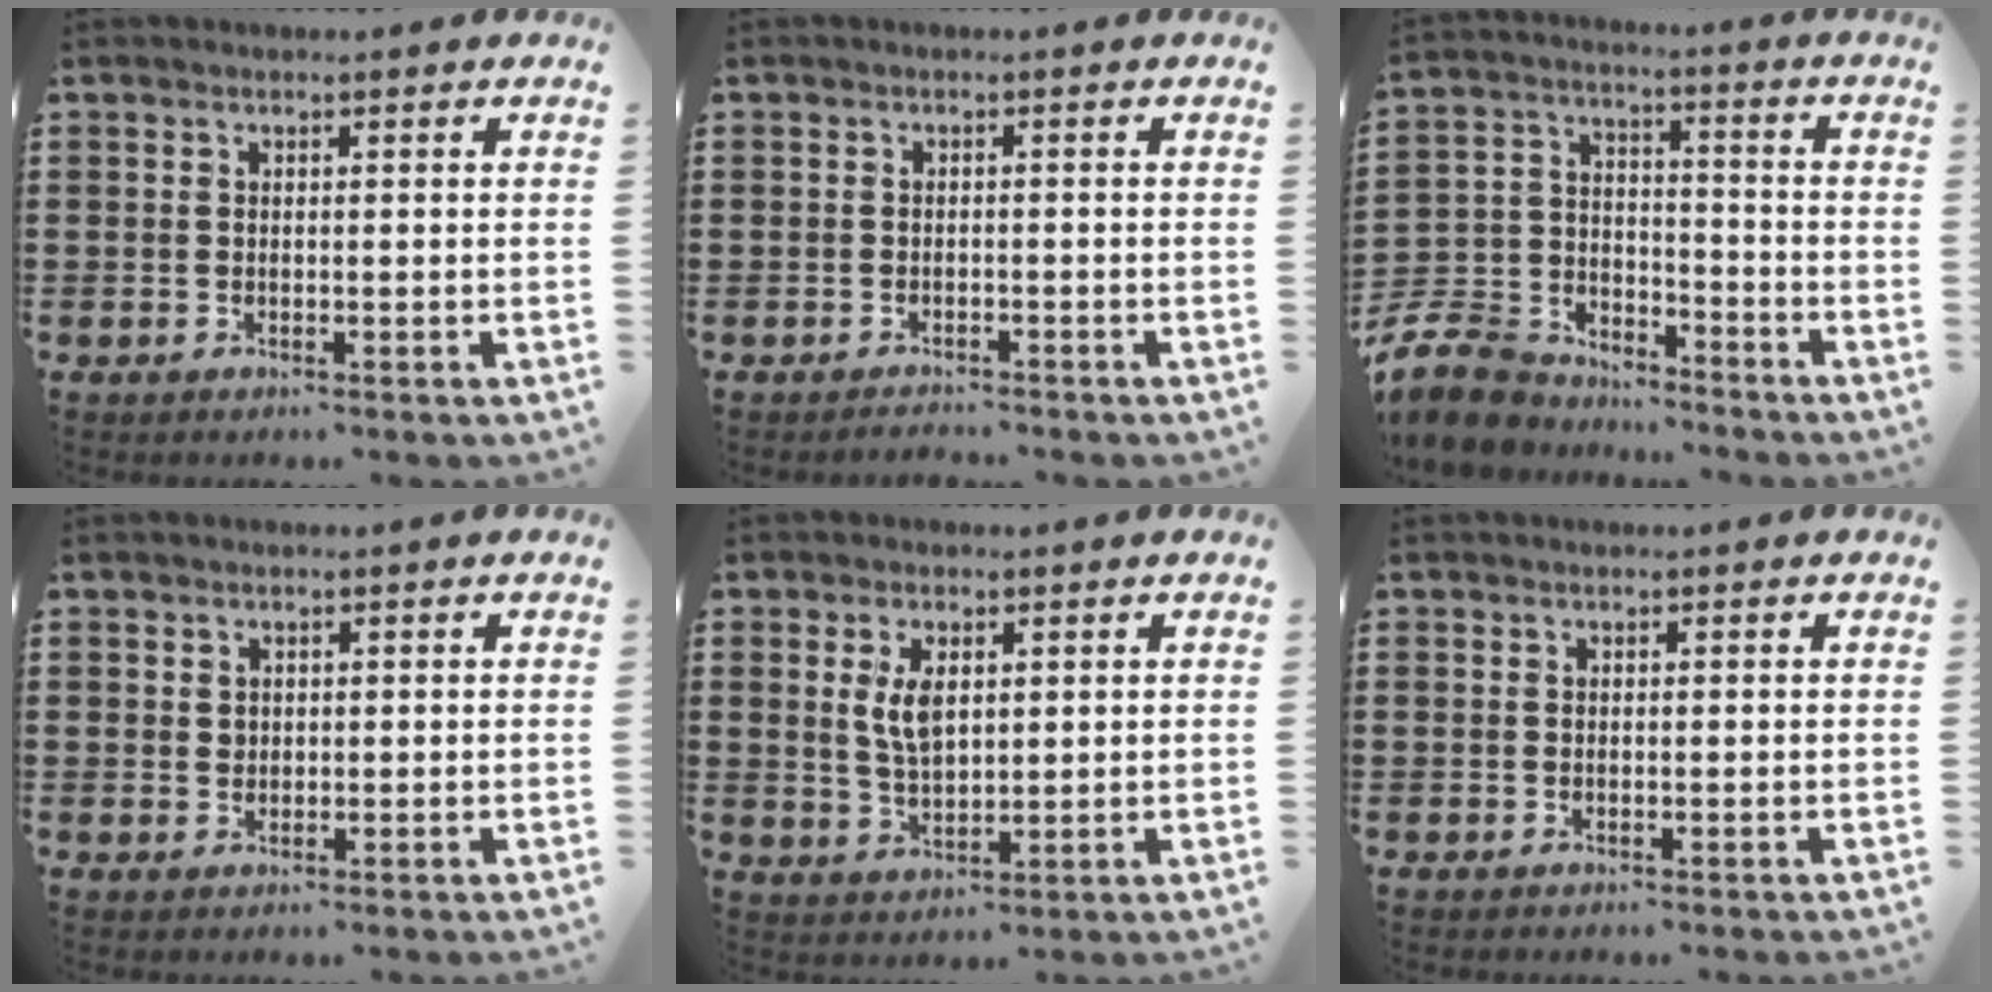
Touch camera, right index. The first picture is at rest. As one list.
[{"total": 1.2, "force": [-1.2, 0.1, -0.2], "torque": [0.000, 0.006, -0.027]}, {"total": 9.7, "force": [-8.9, 3.2, 2.2], "torque": [-0.073, 0.016, -0.181]}, {"total": 1.1, "force": [0.4, 1.0, 0.3], "torque": [-0.009, 0.004, 0.009]}, {"total": 4.9, "force": [1.4, 2.4, 4.0], "torque": [-0.086, 0.008, 0.023]}, {"total": 0.0}]